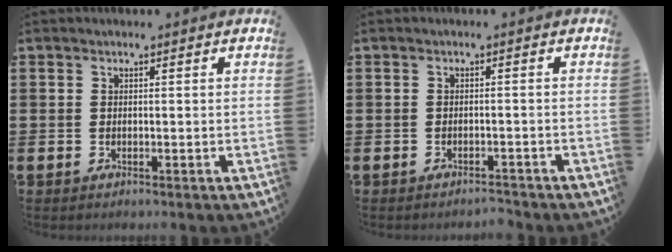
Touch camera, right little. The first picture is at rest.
{"total": 1.2, "force": [-1.2, 0.0, 0.1], "torque": [-0.005, 0.002, -0.024]}